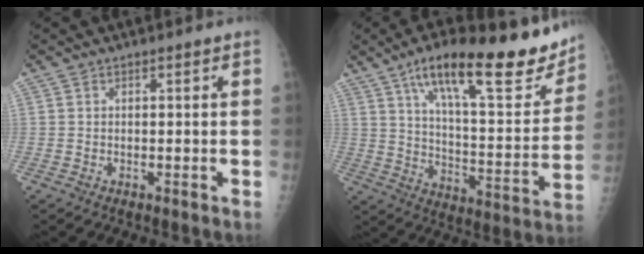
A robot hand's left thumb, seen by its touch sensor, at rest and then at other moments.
{"total": 26.4, "force": [17.1, 7.7, 18.6], "torque": [-0.237, -0.055, 0.262]}